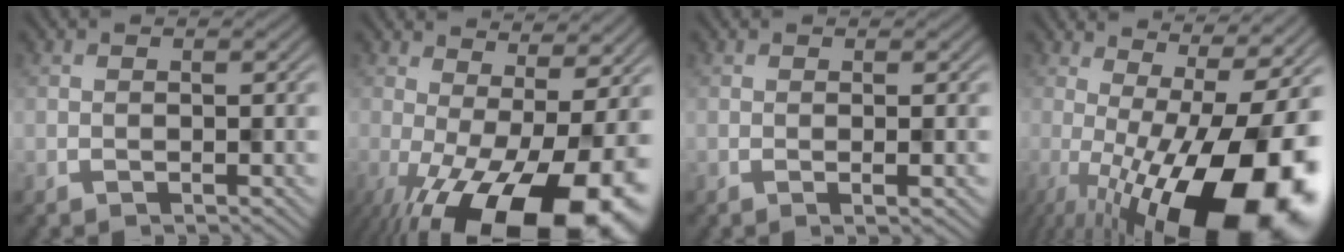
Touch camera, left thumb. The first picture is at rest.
{"total": 16.5, "force": [-6.2, 6.1, 14.0], "torque": [-0.226, -0.028, -0.078]}
{"total": 1.9, "force": [-0.3, 0.2, 1.9], "torque": [-0.028, 0.006, -0.007]}
{"total": 18.1, "force": [-4.9, 6.3, 16.2], "torque": [-0.227, -0.020, -0.069]}